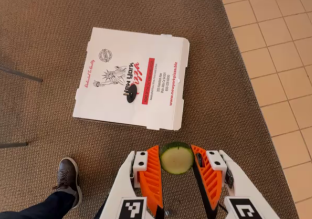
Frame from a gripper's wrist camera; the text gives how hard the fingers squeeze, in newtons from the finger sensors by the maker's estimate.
{"total": 8.4, "left": 8.1, "right": 8.8}